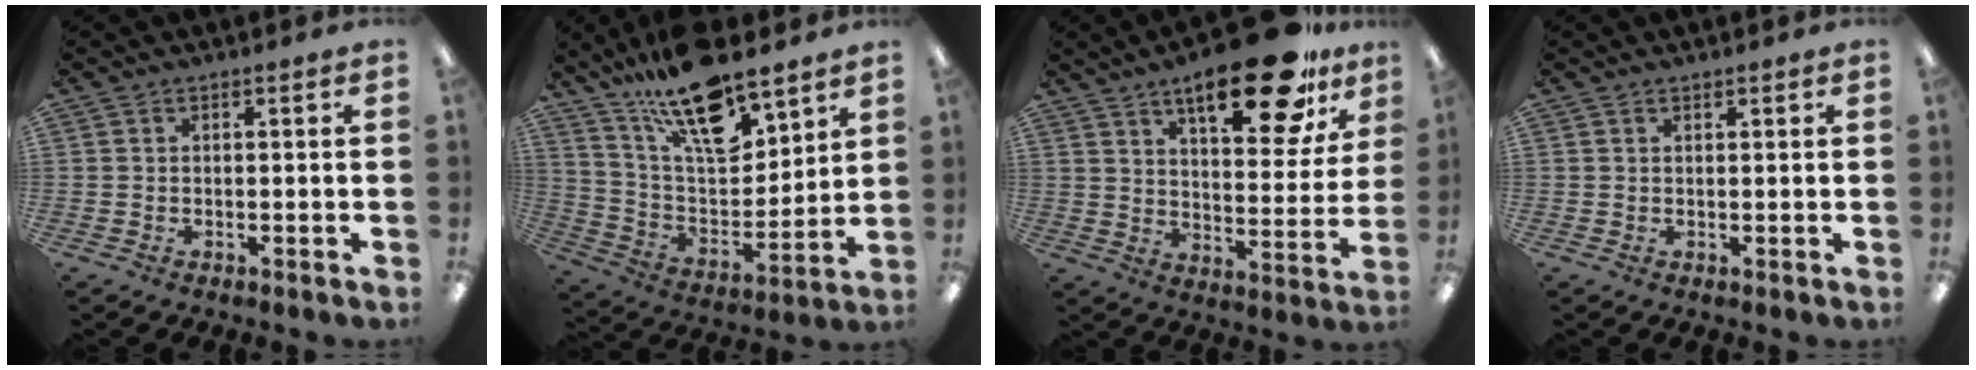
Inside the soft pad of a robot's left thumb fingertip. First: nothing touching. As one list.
[{"total": 20.5, "force": [15.0, 7.6, 11.8], "torque": [-0.207, -0.086, 0.259]}, {"total": 20.4, "force": [13.4, 7.0, 13.7], "torque": [-0.196, -0.070, 0.211]}, {"total": 0.6, "force": [0.6, 0.2, 0.1], "torque": [-0.002, 0.001, 0.011]}]